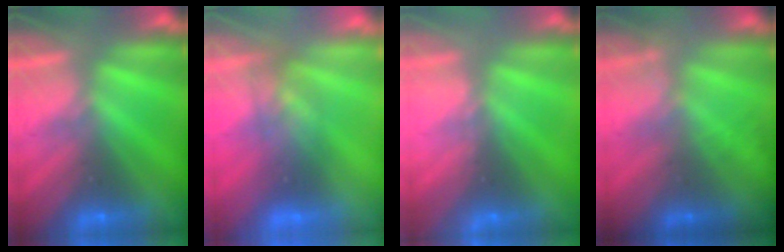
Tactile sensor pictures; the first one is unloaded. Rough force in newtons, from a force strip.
{"total": 2.8}
{"total": 2.4}
{"total": 1.7}